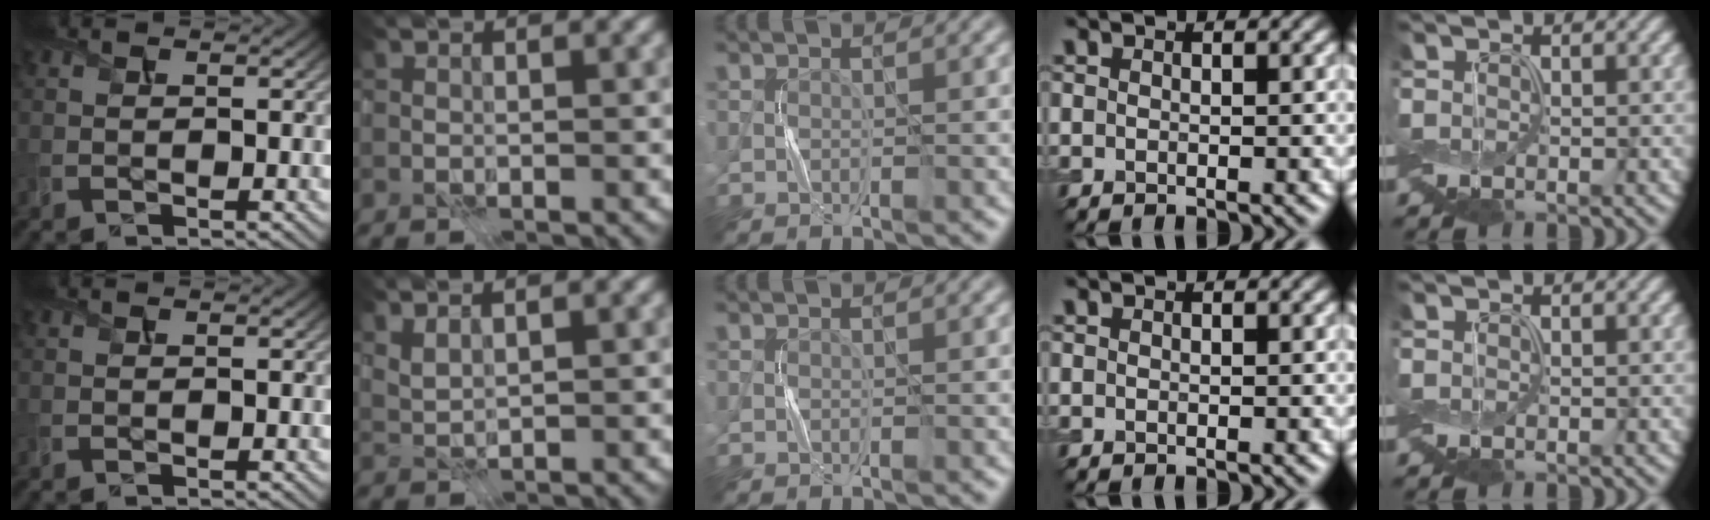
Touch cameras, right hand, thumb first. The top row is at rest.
{"index": {"total": 1.4, "force": [1.1, 0.1, 0.8], "torque": [-0.019, -0.002, 0.028]}}